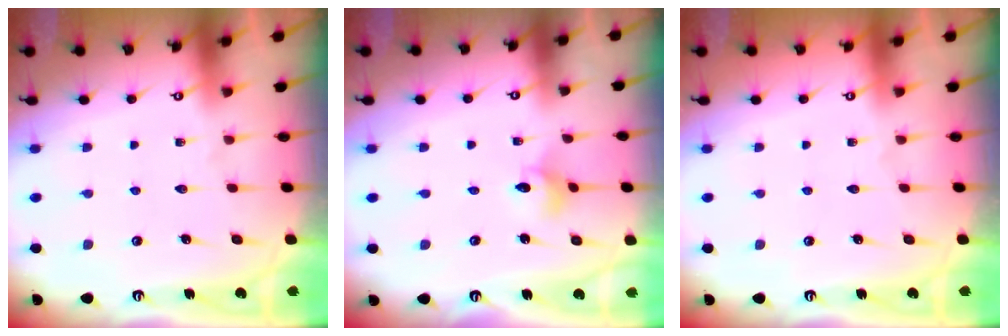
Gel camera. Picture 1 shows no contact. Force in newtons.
{"total": 4.2, "press": 4.2, "slide": 0.3}
{"total": 0.0}